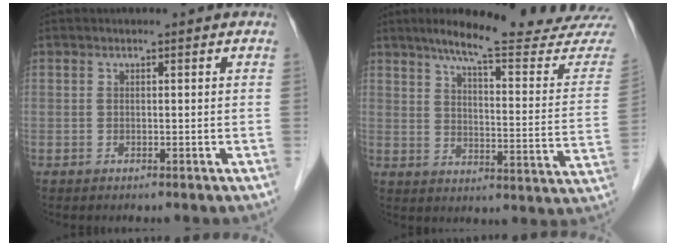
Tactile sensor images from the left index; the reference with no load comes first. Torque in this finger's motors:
{"motor_torque": [-0.08, -0.15, 0.20, 0.07]}